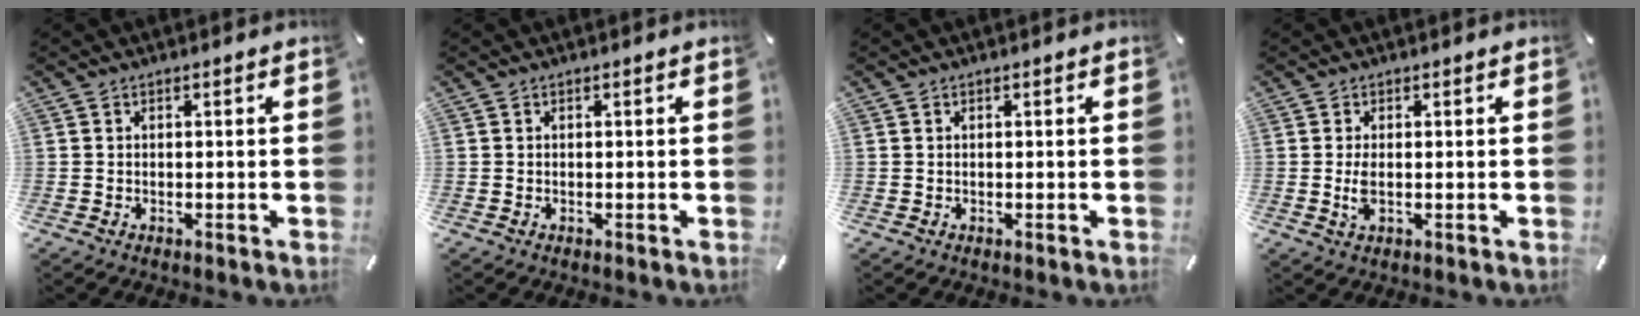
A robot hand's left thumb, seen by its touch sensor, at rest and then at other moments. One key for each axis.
{"total": 0.0}
{"total": 0.0}
{"total": 3.1, "fx": 0.0, "fy": 1.1, "fz": 2.9, "tx": -0.068, "ty": -0.006, "tz": -0.005}